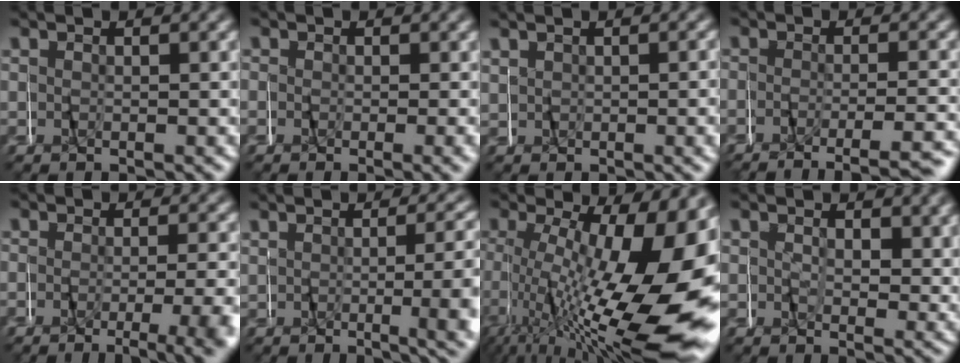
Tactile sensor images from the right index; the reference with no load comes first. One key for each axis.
{"total": 0.6, "fx": -0.1, "fy": 0.4, "fz": 0.3, "tx": -0.001, "ty": -0.004, "tz": -0.003}
{"total": 0.6, "fx": 0.6, "fy": -0.2, "fz": -0.1, "tx": 0.004, "ty": 0.009, "tz": 0.010}
{"total": 4.2, "fx": -3.5, "fy": 0.9, "fz": 2.1, "tx": -0.026, "ty": -0.008, "tz": -0.055}
{"total": 5.0, "fx": -2.8, "fy": 1.6, "fz": 3.8, "tx": -0.039, "ty": -0.013, "tz": -0.041}
{"total": 4.2, "fx": -0.2, "fy": 0.5, "fz": 4.2, "tx": -0.029, "ty": 0.011, "tz": -0.002}
{"total": 16.5, "fx": -1.6, "fy": 6.6, "fz": 15.0, "tx": -0.201, "ty": -0.011, "tz": -0.010}
{"total": 2.2, "fx": 1.7, "fy": 1.3, "fz": 0.7, "tx": -0.018, "ty": -0.004, "tz": 0.026}